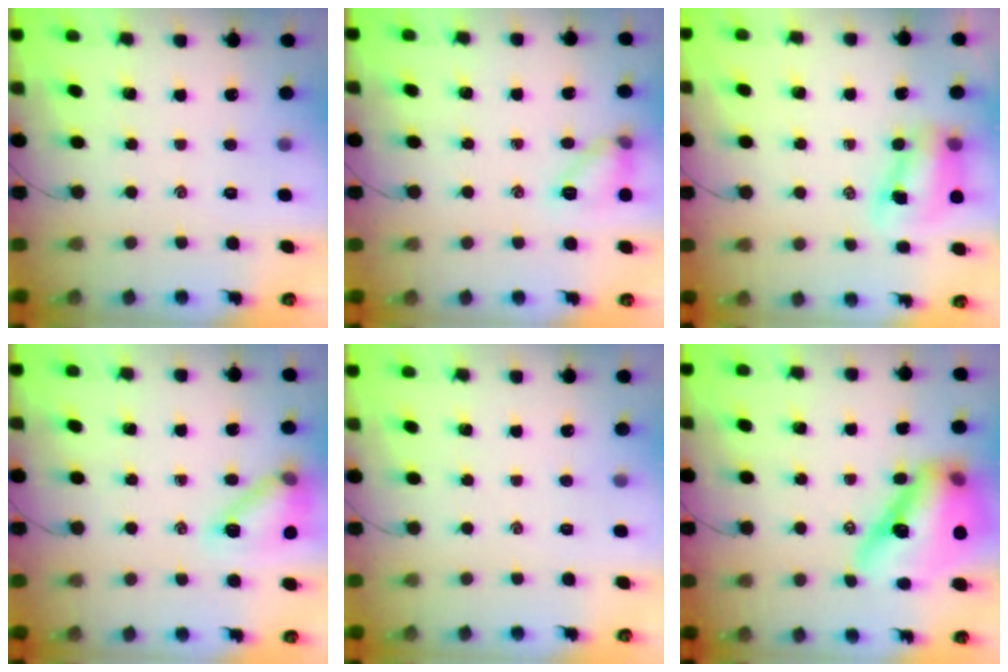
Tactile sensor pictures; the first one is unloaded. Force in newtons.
{"total": 8.9, "press": 8.9, "slide": 0.6}
{"total": 8.0, "press": 7.9, "slide": 1.1}
{"total": 13.4, "press": 13.4, "slide": 0.6}
{"total": 0.0}
{"total": 16.8, "press": 16.0, "slide": 4.9}